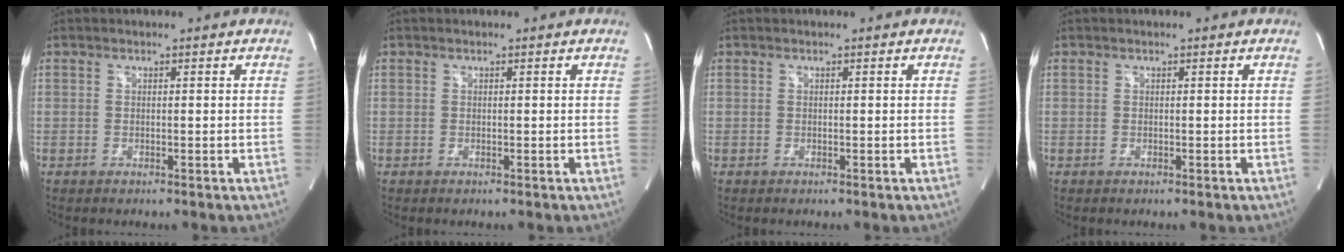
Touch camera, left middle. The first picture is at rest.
{"total": 0.0}
{"total": 0.0}
{"total": 0.0}